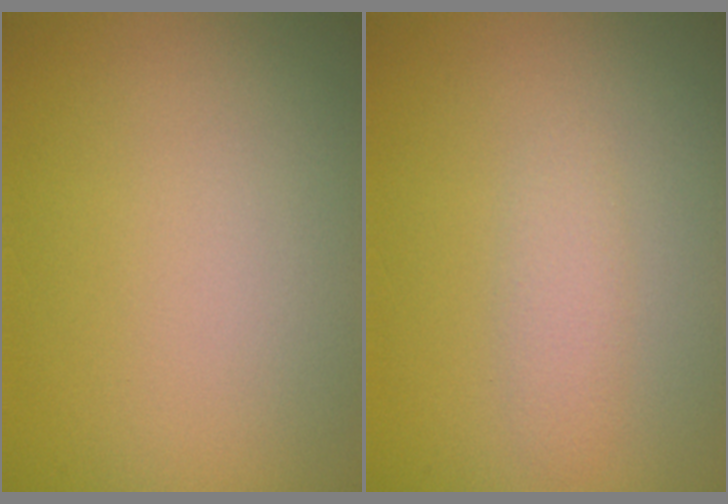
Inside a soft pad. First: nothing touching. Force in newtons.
{"total": 1.4, "press": 1.4, "slide": 0.0}